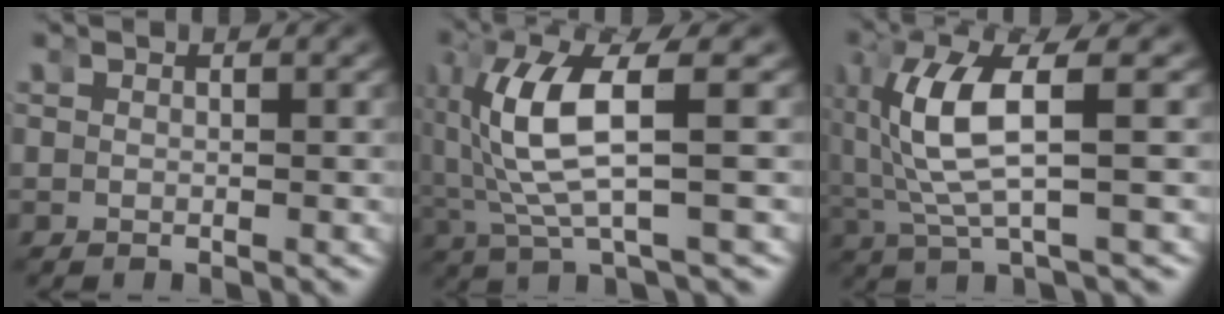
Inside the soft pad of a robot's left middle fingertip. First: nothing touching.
{"total": 8.2, "force": [0.2, 3.0, 7.6], "torque": [-0.160, 0.001, 0.009]}
{"total": 7.2, "force": [0.2, 2.4, 6.8], "torque": [-0.148, 0.000, 0.011]}